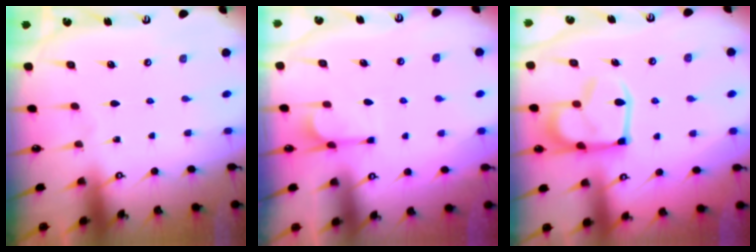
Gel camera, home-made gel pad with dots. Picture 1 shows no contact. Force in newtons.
{"total": 2.2, "press": 1.8, "slide": 1.2}
{"total": 9.7, "press": 9.6, "slide": 1.2}